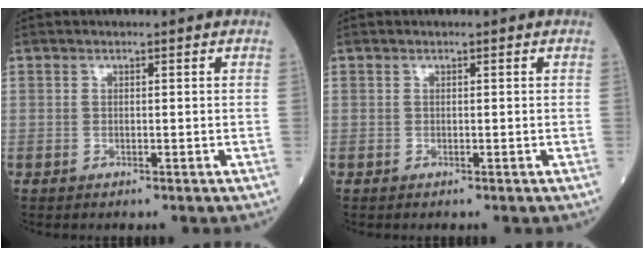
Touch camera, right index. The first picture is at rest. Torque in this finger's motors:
{"motor_torque": [0.00, 0.00, 0.00, 0.00]}